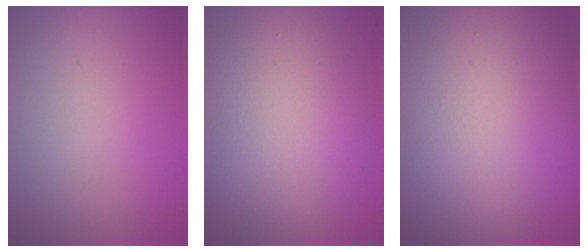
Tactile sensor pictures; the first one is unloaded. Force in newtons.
{"total": 9.1, "press": 9.1, "slide": 0.3}
{"total": 11.7, "press": 11.7, "slide": 0.9}